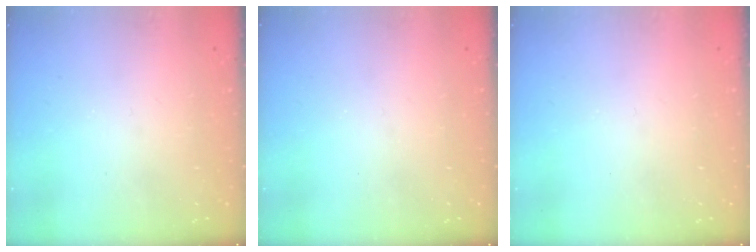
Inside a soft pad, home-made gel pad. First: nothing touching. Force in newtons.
{"total": 0.0}
{"total": 0.0}